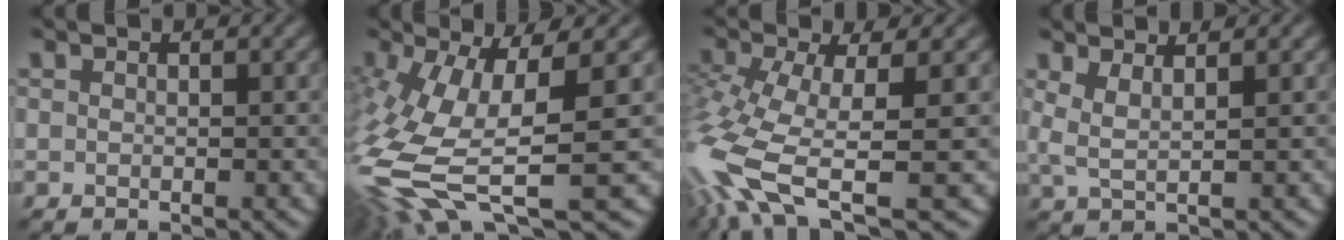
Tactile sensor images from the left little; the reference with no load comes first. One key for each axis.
{"total": 10.8, "fx": -2.5, "fy": 3.6, "fz": 9.9, "tx": -0.214, "ty": -0.008, "tz": -0.047}
{"total": 8.8, "fx": -3.2, "fy": 2.9, "fz": 7.6, "tx": -0.177, "ty": -0.013, "tz": -0.066}
{"total": 2.2, "fx": 1.2, "fy": 0.4, "fz": 1.7, "tx": -0.030, "ty": -0.002, "tz": 0.022}